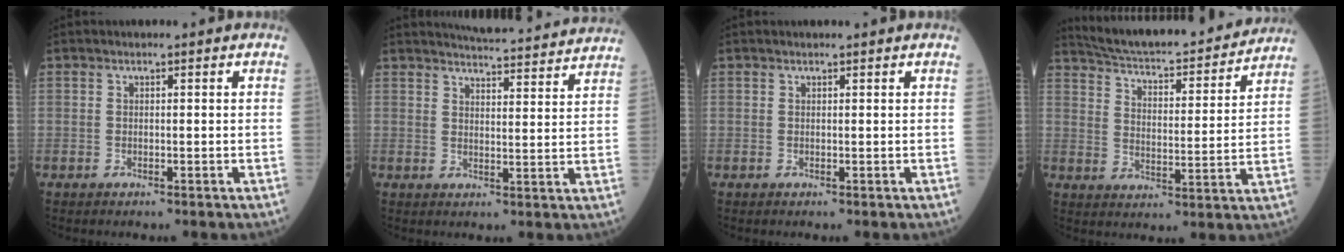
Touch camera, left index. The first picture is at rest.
{"total": 15.7, "force": [15.1, 0.8, 4.2], "torque": [-0.053, -0.017, 0.178]}
{"total": 1.1, "force": [1.1, 0.0, 0.3], "torque": [-0.006, 0.006, 0.014]}
{"total": 20.6, "force": [19.2, 2.5, 7.1], "torque": [-0.112, -0.012, 0.267]}